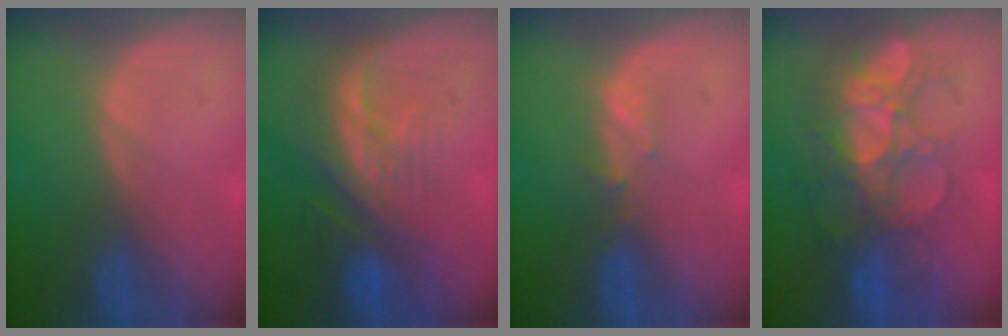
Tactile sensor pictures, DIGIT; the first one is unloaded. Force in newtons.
{"total": 8.1, "press": 7.4, "slide": 3.3}
{"total": 1.5, "press": 1.4, "slide": 0.2}
{"total": 8.7, "press": 8.5, "slide": 1.6}